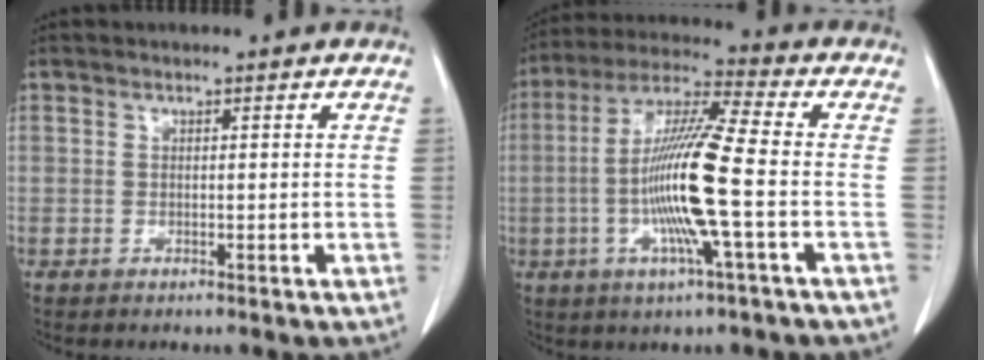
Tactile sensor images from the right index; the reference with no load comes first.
{"total": 14.1, "force": [-2.4, -0.2, 13.8], "torque": [-0.271, -0.002, -0.054]}